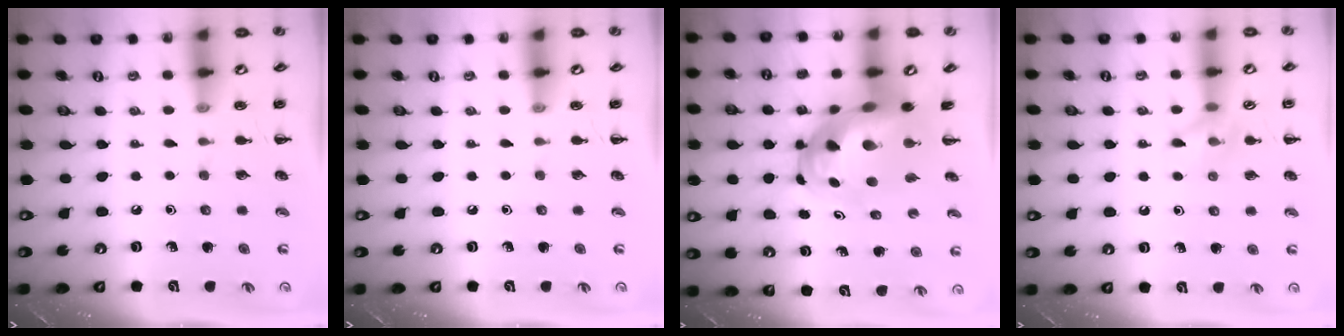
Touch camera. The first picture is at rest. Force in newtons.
{"total": 0.0}
{"total": 9.0, "press": 8.7, "slide": 2.5}
{"total": 8.5, "press": 8.4, "slide": 1.5}